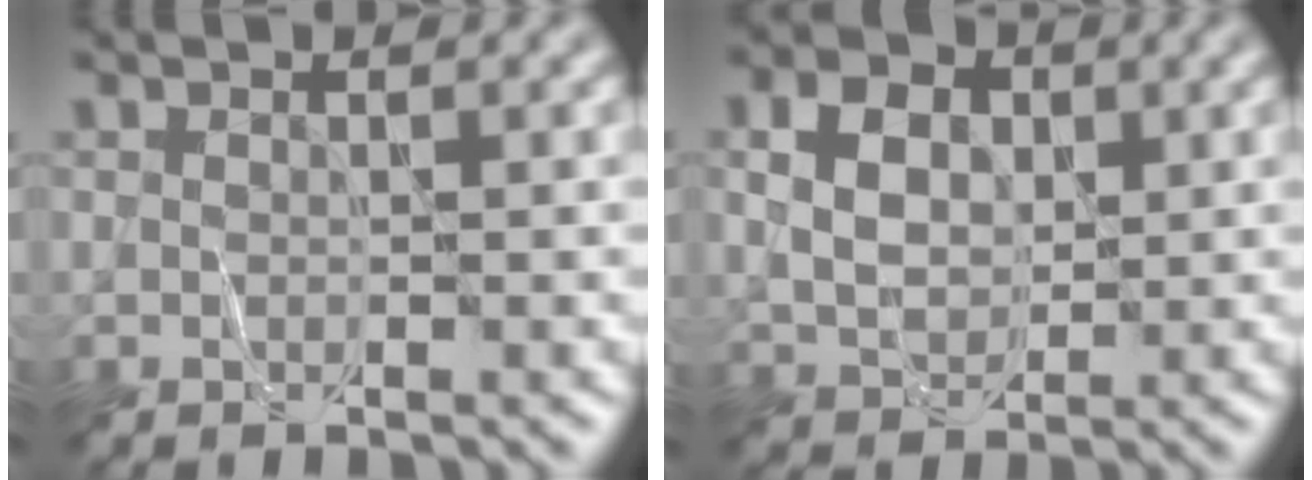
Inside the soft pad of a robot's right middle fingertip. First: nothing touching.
{"total": 4.5, "force": [1.0, 3.3, 3.0], "torque": [-0.058, 0.004, 0.017]}